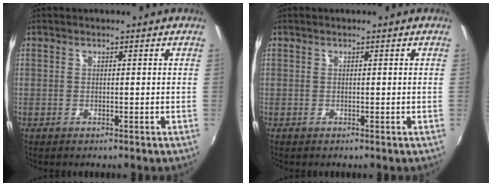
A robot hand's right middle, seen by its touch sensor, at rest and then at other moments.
{"total": 0.0}